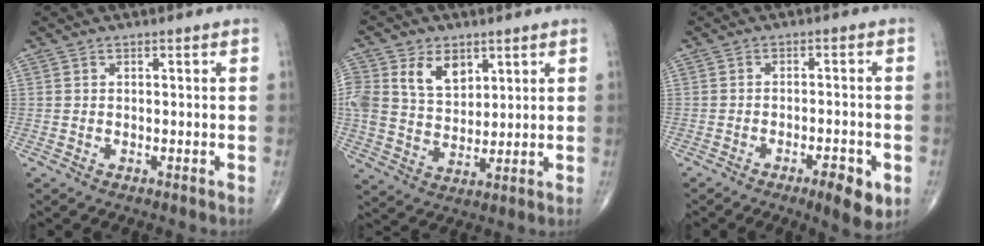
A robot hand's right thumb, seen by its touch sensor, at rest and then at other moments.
{"total": 11.6, "force": [4.9, 8.0, 6.8], "torque": [-0.115, -0.014, 0.100]}
{"total": 7.8, "force": [-3.5, 2.2, 6.6], "torque": [-0.090, 0.004, -0.045]}